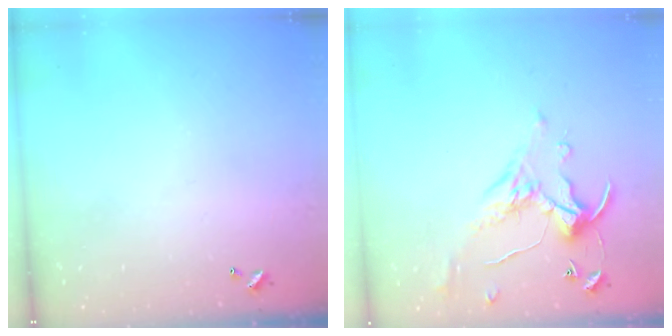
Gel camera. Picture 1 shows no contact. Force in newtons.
{"total": 1.1, "press": 0.6, "slide": 0.9}